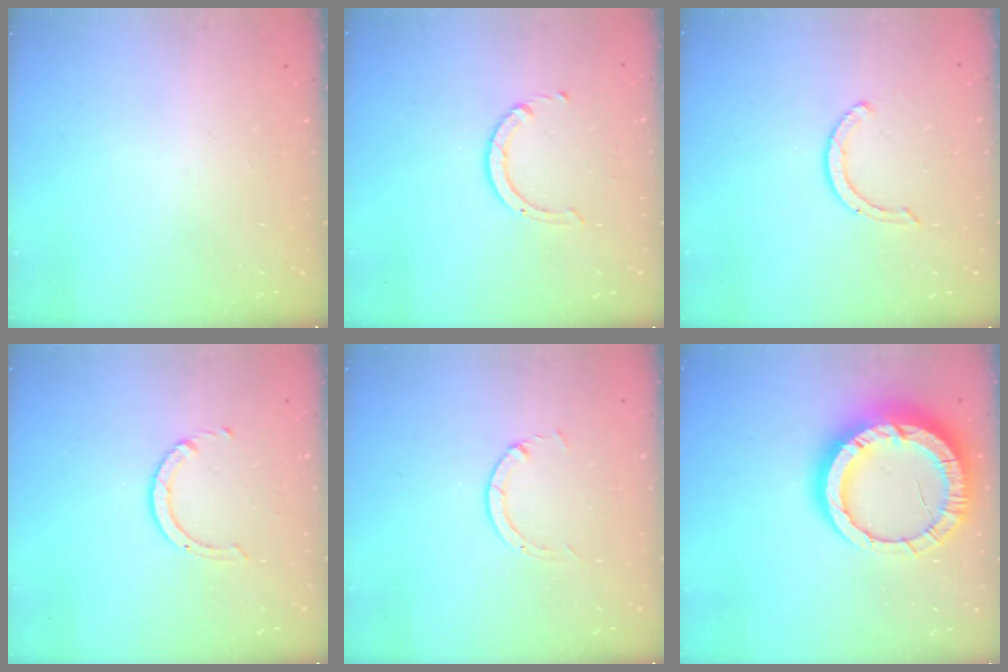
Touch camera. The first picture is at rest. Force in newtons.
{"total": 2.5, "press": 2.4, "slide": 0.3}
{"total": 3.1, "press": 3.0, "slide": 0.3}
{"total": 2.5, "press": 2.4, "slide": 0.3}
{"total": 1.3, "press": 1.2, "slide": 0.3}
{"total": 19.3, "press": 19.2, "slide": 1.9}